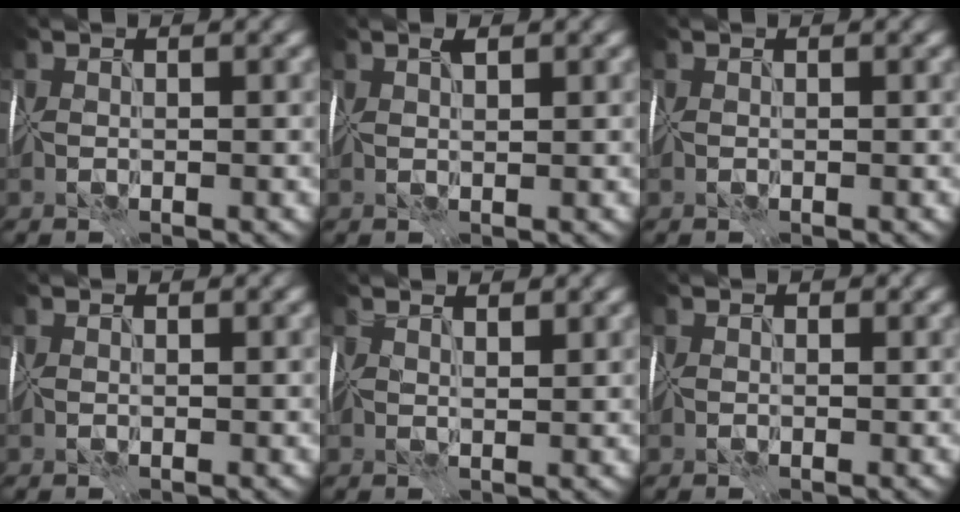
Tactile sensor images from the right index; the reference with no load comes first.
{"total": 1.3, "force": [0.9, 0.2, 0.9], "torque": [-0.017, 0.004, 0.014]}
{"total": 0.0}
{"total": 0.6, "force": [0.5, 0.1, 0.2], "torque": [-0.003, 0.006, 0.008]}
{"total": 2.3, "force": [1.7, 0.7, 1.4], "torque": [-0.023, 0.007, 0.021]}
{"total": 0.8, "force": [0.3, 0.6, 0.2], "torque": [0.003, 0.002, 0.001]}